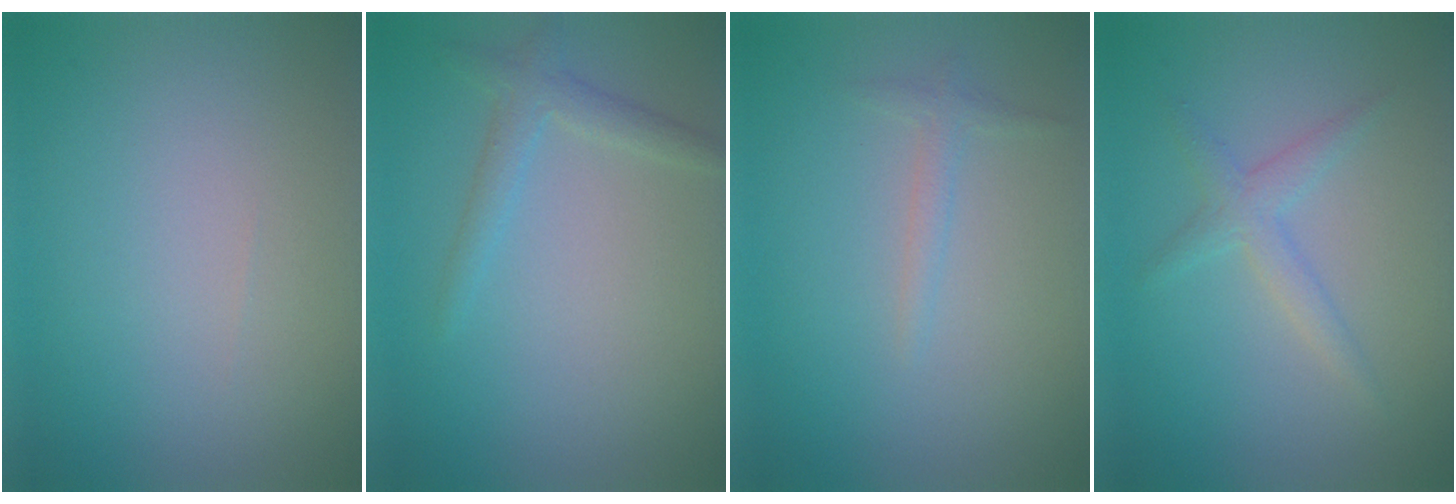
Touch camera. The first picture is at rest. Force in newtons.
{"total": 2.0, "press": 2.0, "slide": 0.1}
{"total": 1.1, "press": 1.1, "slide": 0.0}
{"total": 2.0, "press": 2.0, "slide": 0.1}